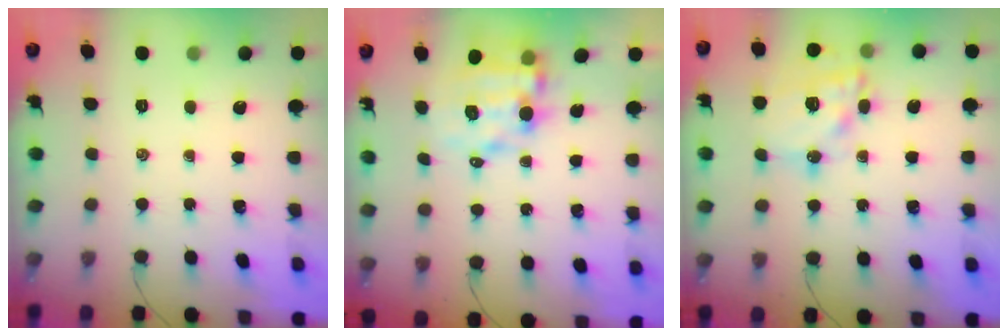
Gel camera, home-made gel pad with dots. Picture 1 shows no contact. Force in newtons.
{"total": 8.1, "press": 7.8, "slide": 2.3}
{"total": 17.0, "press": 16.5, "slide": 3.9}